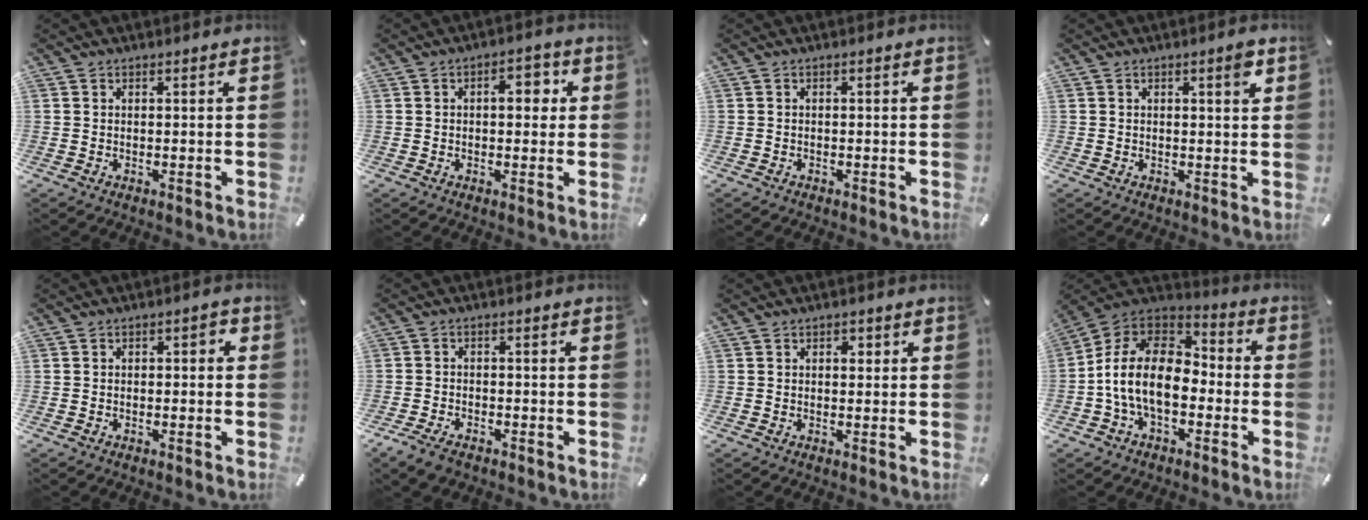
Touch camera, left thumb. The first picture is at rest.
{"total": 5.4, "force": [0.8, 3.0, 4.5], "torque": [-0.051, -0.001, 0.002]}
{"total": 0.5, "force": [-0.4, 0.3, 0.2], "torque": [-0.003, 0.001, -0.009]}
{"total": 3.1, "force": [1.2, 0.6, 2.8], "torque": [-0.040, -0.004, 0.015]}
{"total": 1.9, "force": [-1.1, 0.9, 1.2], "torque": [-0.023, 0.010, -0.024]}
{"total": 3.8, "force": [-2.8, 1.8, 1.8], "torque": [-0.049, 0.009, -0.058]}
{"total": 1.6, "force": [0.3, 1.2, 1.0], "torque": [-0.013, 0.005, 0.001]}
{"total": 15.5, "force": [-4.4, 9.7, 11.3], "torque": [-0.239, 0.024, -0.082]}